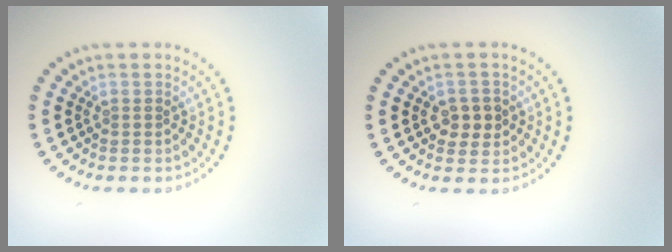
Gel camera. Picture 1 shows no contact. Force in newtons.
{"total": 2.2, "press": 2.2, "slide": 0.3}